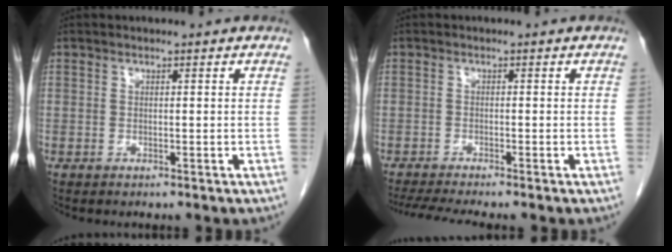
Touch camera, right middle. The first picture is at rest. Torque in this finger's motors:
{"motor_torque": [0.04, -0.03, 0.01, 0.00]}